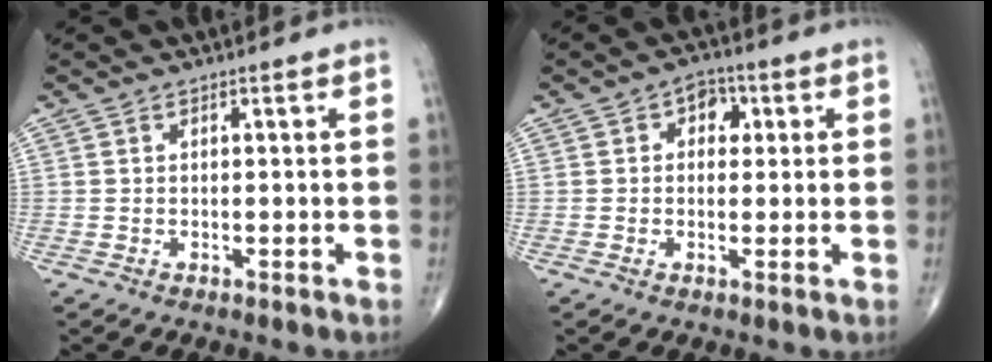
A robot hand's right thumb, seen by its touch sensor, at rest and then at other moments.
{"total": 4.5, "force": [1.1, 3.3, 2.9], "torque": [-0.014, 0.007, 0.008]}